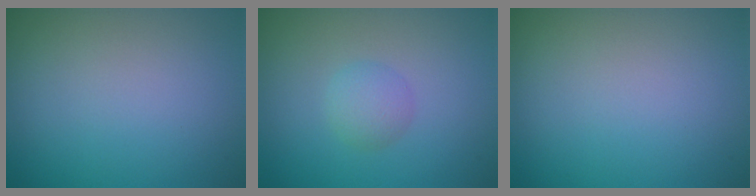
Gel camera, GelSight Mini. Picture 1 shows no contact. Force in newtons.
{"total": 1.7, "press": 1.7, "slide": 0.0}
{"total": 0.0}